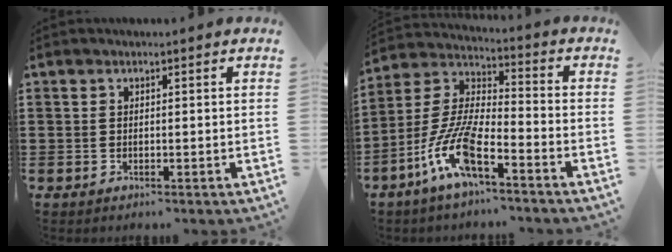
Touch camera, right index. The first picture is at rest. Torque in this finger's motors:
{"motor_torque": [1.50, 0.64, 0.51, 0.21]}